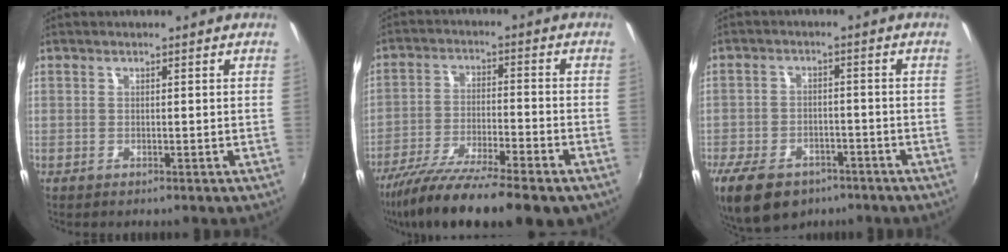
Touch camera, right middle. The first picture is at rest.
{"total": 18.1, "force": [-13.9, 2.9, 11.2], "torque": [-0.212, -0.049, -0.231]}
{"total": 14.0, "force": [-9.2, 7.8, 7.0], "torque": [-0.172, -0.022, -0.150]}